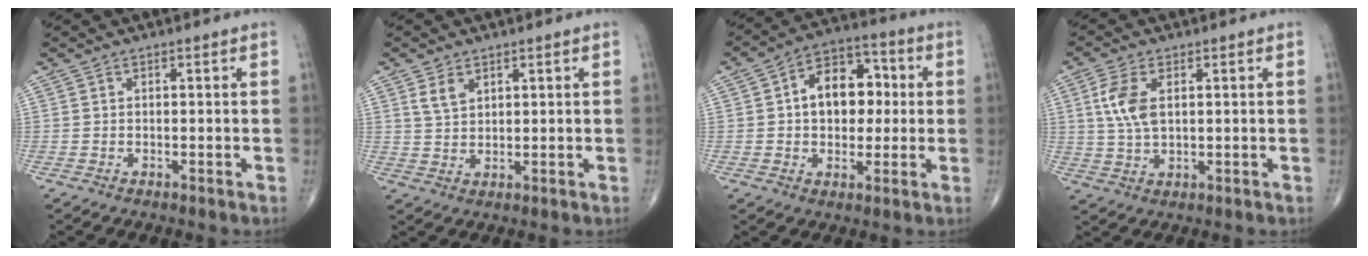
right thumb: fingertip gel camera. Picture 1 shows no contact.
{"total": 3.6, "force": [1.9, 2.1, 2.1], "torque": [-0.034, -0.008, 0.044]}
{"total": 12.6, "force": [1.2, 8.7, 9.0], "torque": [-0.091, 0.026, 0.011]}
{"total": 6.9, "force": [1.7, 3.6, 5.6], "torque": [-0.126, -0.001, 0.034]}